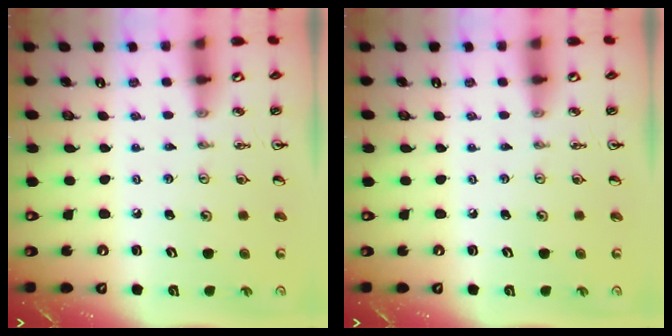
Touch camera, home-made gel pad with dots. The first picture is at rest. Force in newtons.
{"total": 0.0}